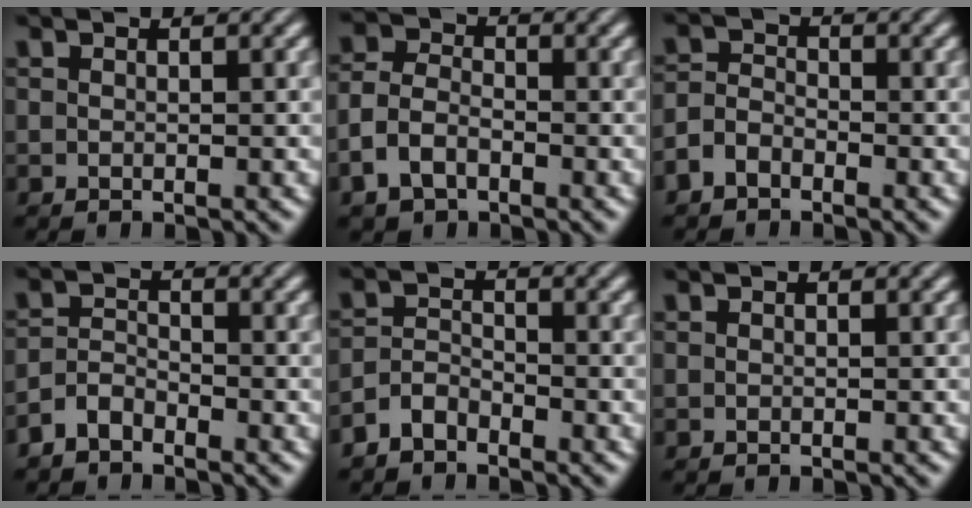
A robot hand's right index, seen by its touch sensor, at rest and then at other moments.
{"total": 3.3, "force": [-1.6, 2.4, 1.6], "torque": [-0.034, -0.015, -0.022]}
{"total": 2.0, "force": [-1.7, 1.0, 0.6], "torque": [-0.004, -0.013, -0.025]}
{"total": 2.3, "force": [-2.1, 0.7, 0.6], "torque": [0.003, -0.008, -0.035]}
{"total": 2.6, "force": [-2.3, 1.1, 0.7], "torque": [0.000, -0.011, -0.036]}
{"total": 0.0}